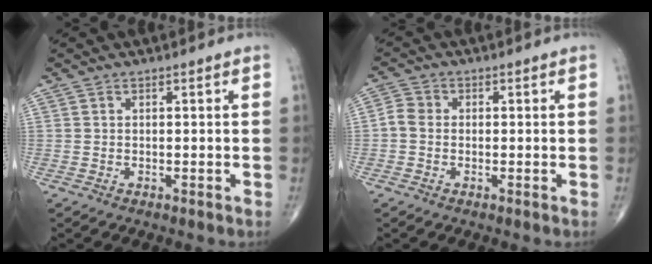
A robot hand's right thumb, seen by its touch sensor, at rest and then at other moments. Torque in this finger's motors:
{"motor_torque": [-0.25, 0.22, 0.12, -0.03, 0.04]}